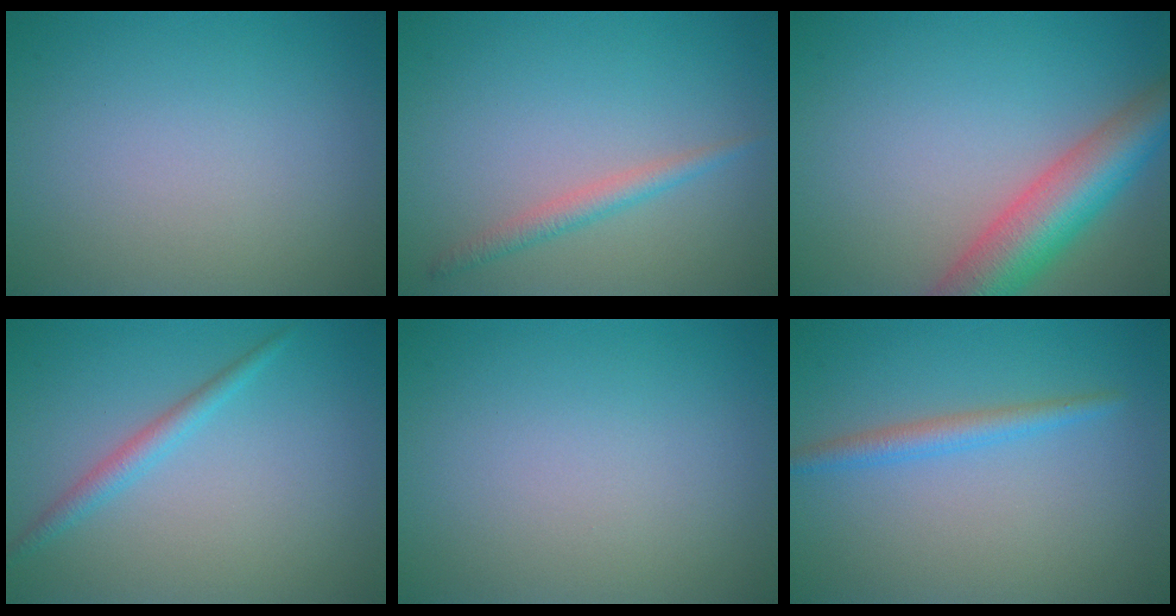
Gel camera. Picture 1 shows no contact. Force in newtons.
{"total": 1.8, "press": 1.8, "slide": 0.1}
{"total": 7.5, "press": 7.5, "slide": 0.3}
{"total": 1.8, "press": 1.8, "slide": 0.1}
{"total": 0.0}
{"total": 2.1, "press": 2.0, "slide": 0.2}